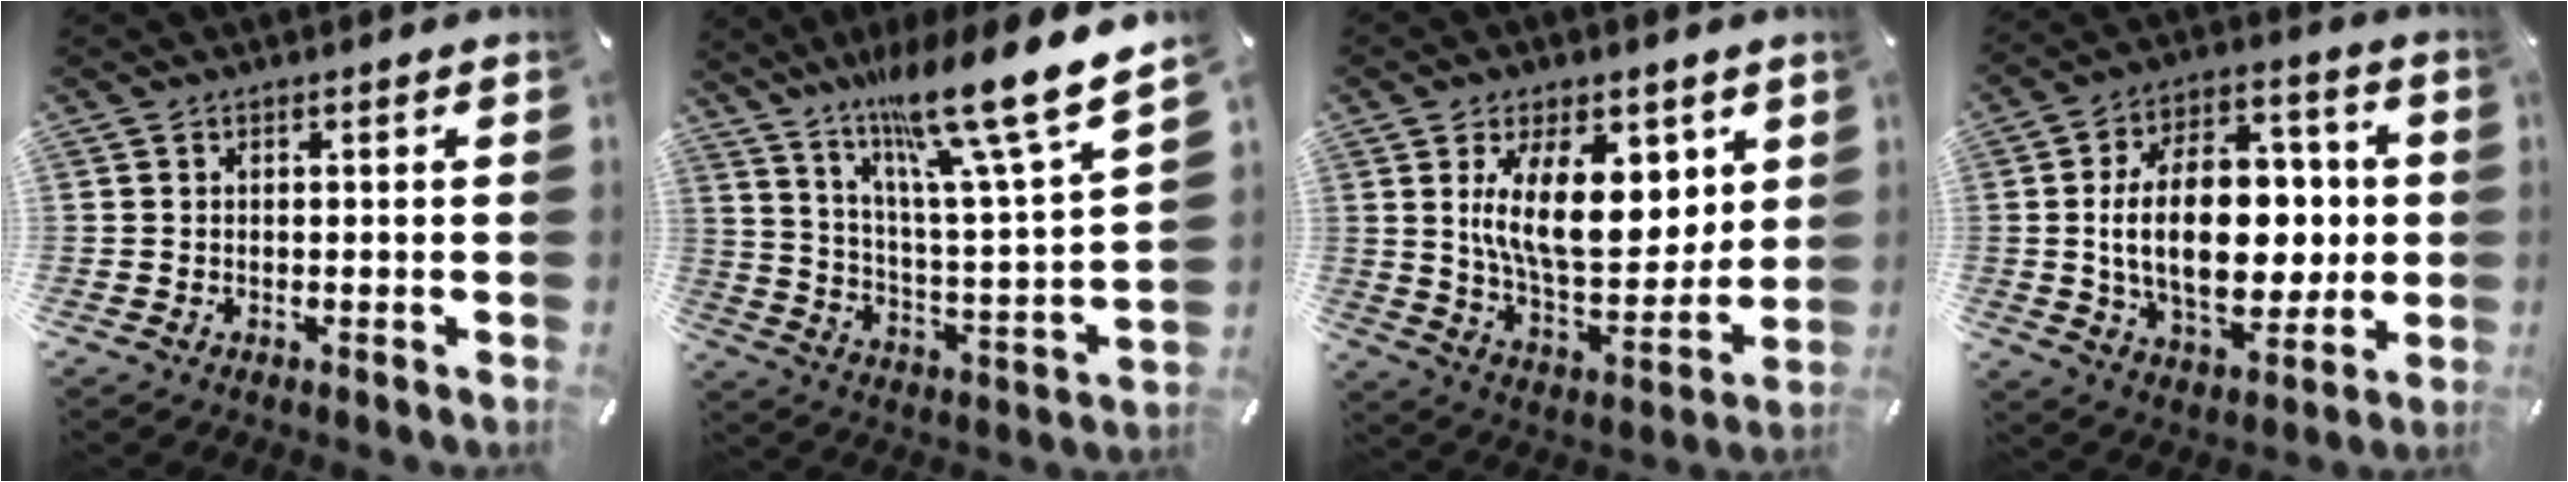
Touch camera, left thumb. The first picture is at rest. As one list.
[{"total": 19.0, "force": [16.1, 1.1, 10.1], "torque": [-0.185, -0.127, 0.260]}, {"total": 17.9, "force": [6.7, 9.4, 13.7], "torque": [-0.235, -0.028, 0.110]}, {"total": 22.2, "force": [0.1, 13.9, 17.3], "torque": [-0.304, -0.002, 0.001]}]